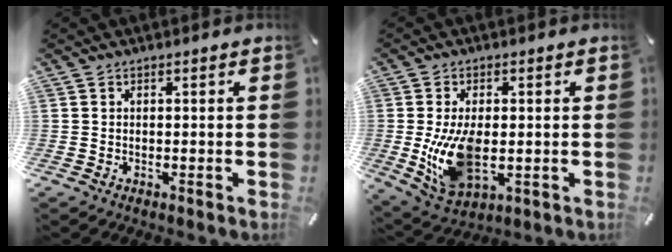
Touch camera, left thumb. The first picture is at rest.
{"total": 12.1, "force": [-0.6, 7.0, 9.8], "torque": [-0.215, -0.019, -0.011]}